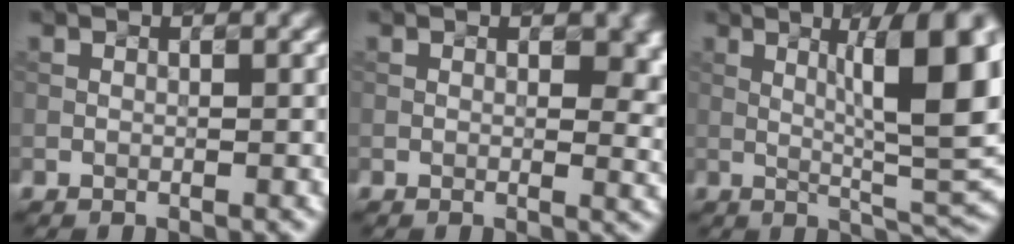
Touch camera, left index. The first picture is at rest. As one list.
[{"total": 3.4, "force": [0.9, 1.7, 2.8], "torque": [-0.025, -0.003, 0.020]}, {"total": 10.9, "force": [2.0, 2.3, 10.5], "torque": [-0.139, 0.006, 0.040]}]